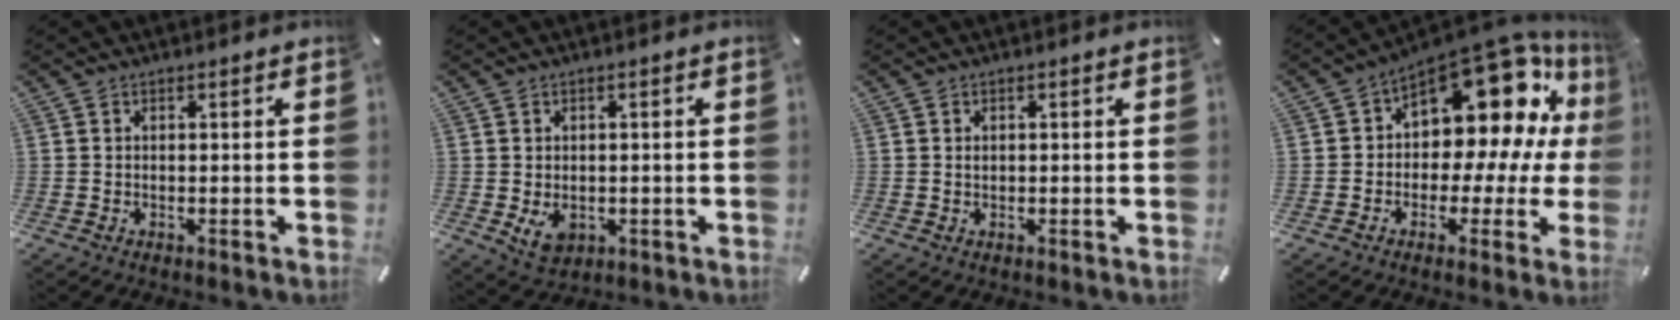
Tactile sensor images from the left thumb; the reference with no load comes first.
{"total": 4.7, "force": [-0.8, 3.7, 2.7], "torque": [-0.042, -0.004, -0.015]}
{"total": 0.9, "force": [0.1, 0.7, 0.5], "torque": [-0.012, 0.002, 0.002]}
{"total": 17.6, "force": [9.1, 9.9, 11.3], "torque": [-0.164, -0.090, 0.150]}